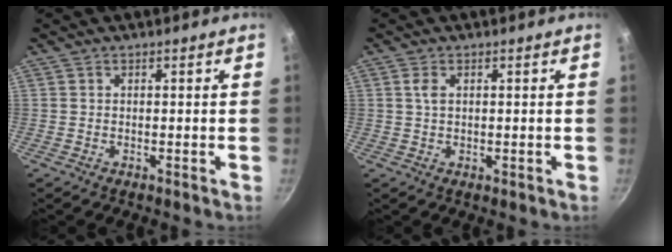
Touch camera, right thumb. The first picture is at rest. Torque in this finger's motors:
{"motor_torque": [0.47, 0.36, 0.18, 0.38, -0.01]}